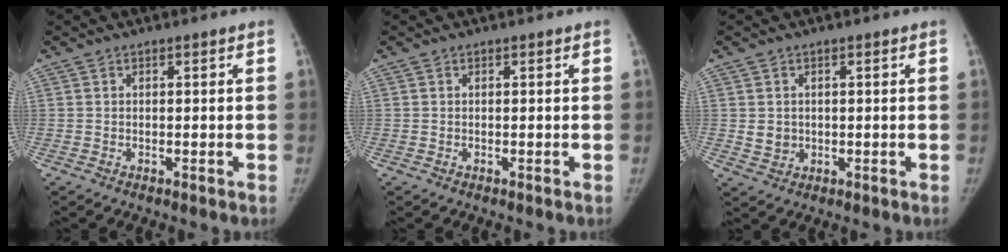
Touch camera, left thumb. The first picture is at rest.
{"total": 0.0}
{"total": 2.8, "force": [0.3, 2.5, 1.2], "torque": [-0.010, -0.003, 0.012]}